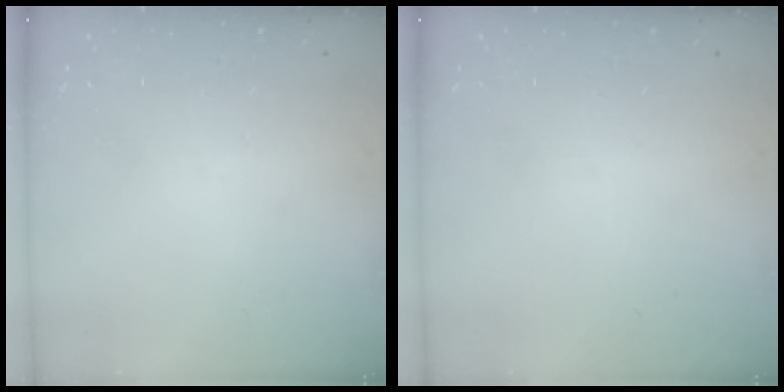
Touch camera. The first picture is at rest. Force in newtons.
{"total": 0.0}